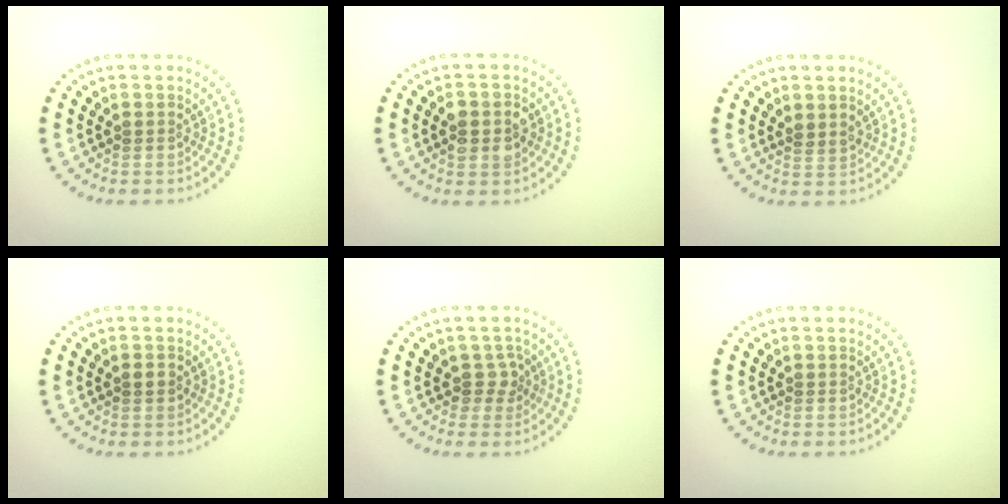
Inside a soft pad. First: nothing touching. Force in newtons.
{"total": 2.9, "press": 2.8, "slide": 0.3}
{"total": 0.8, "press": 0.4, "slide": 0.7}
{"total": 0.9, "press": 0.9, "slide": 0.1}
{"total": 1.7, "press": 1.4, "slide": 1.1}
{"total": 0.0}